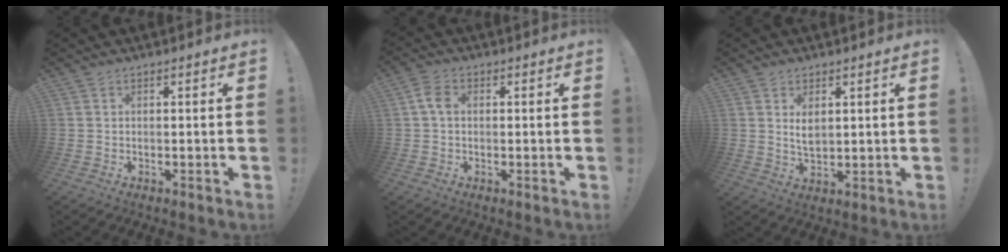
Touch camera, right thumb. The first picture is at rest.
{"total": 4.4, "force": [0.5, 3.0, 3.1], "torque": [-0.050, 0.010, 0.012]}
{"total": 4.2, "force": [1.7, 2.3, 3.0], "torque": [-0.040, -0.010, 0.028]}